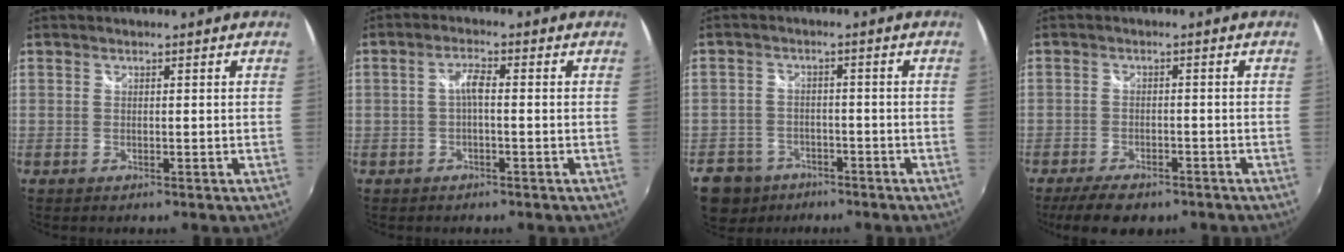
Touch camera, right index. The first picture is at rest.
{"total": 2.6, "force": [-0.5, 0.5, 2.5], "torque": [-0.050, 0.008, -0.007]}
{"total": 8.0, "force": [-5.1, 6.0, 1.5], "torque": [-0.058, 0.019, -0.085]}
{"total": 8.2, "force": [-6.2, 3.3, 4.1], "torque": [-0.102, -0.013, -0.100]}